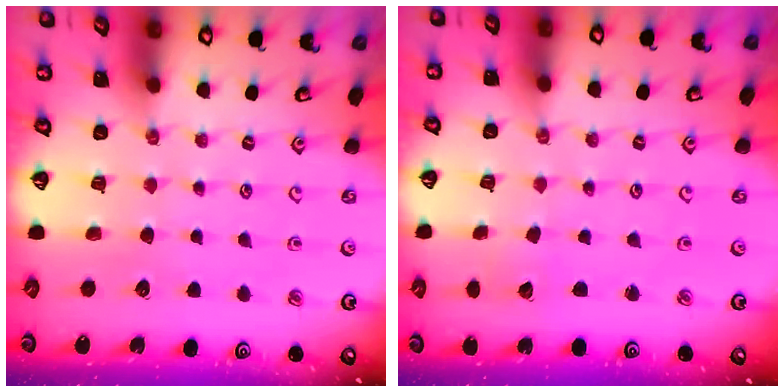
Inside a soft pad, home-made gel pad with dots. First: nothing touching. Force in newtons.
{"total": 1.9, "press": 1.9, "slide": 0.3}